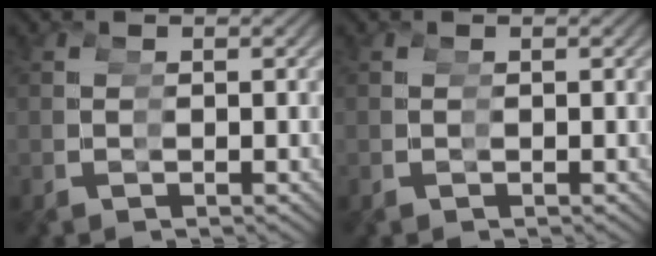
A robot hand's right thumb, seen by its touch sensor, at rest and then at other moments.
{"total": 0.0}